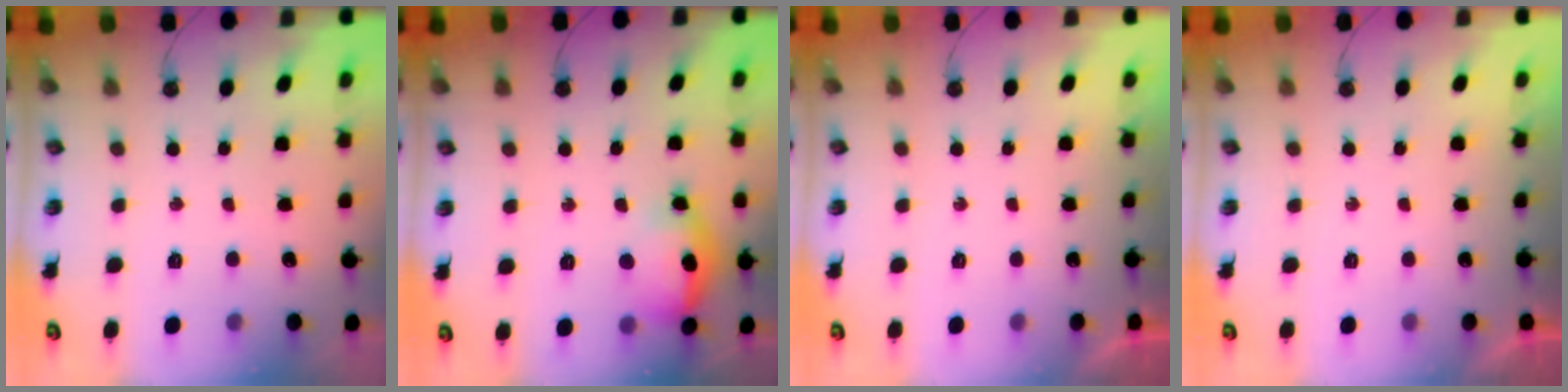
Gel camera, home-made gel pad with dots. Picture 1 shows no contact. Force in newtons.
{"total": 14.5, "press": 14.3, "slide": 2.0}
{"total": 0.0}
{"total": 0.0}